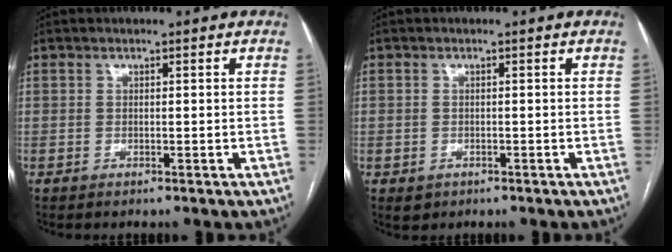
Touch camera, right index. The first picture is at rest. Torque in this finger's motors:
{"motor_torque": [-0.69, 0.06, -0.89, -0.21]}